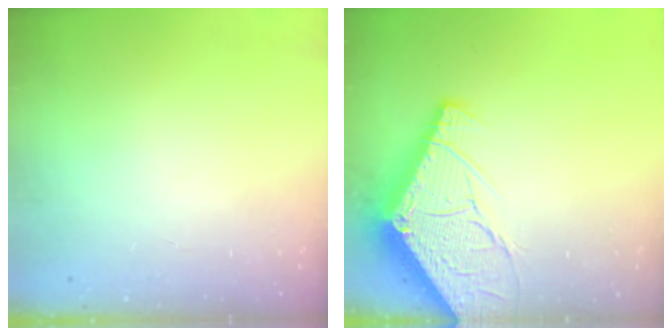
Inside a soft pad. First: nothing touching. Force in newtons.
{"total": 15.4, "press": 15.3, "slide": 1.6}